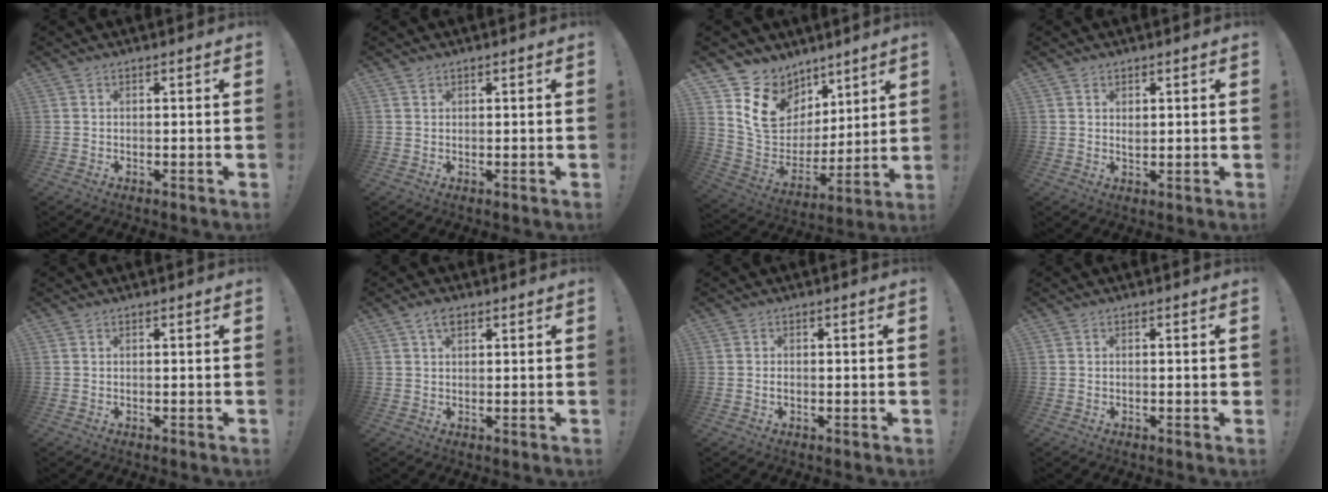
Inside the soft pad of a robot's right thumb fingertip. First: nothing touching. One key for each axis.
{"total": 1.0, "fx": 0.9, "fy": 0.5, "fz": 0.2, "tx": -0.003, "ty": -0.002, "tz": 0.018}
{"total": 16.4, "fx": 8.5, "fy": 12.3, "fz": 6.8, "tx": -0.107, "ty": -0.047, "tz": 0.167}
{"total": 1.5, "fx": 1.1, "fy": 0.9, "fz": 0.6, "tx": 0.002, "ty": -0.004, "tz": 0.017}
{"total": 0.0}
{"total": 3.5, "fx": 1.9, "fy": 1.9, "fz": 2.3, "tx": -0.035, "ty": -0.002, "tz": 0.032}
{"total": 0.6, "fx": -0.2, "fy": 0.3, "fz": 0.5, "tx": -0.012, "ty": 0.002, "tz": -0.004}
{"total": 0.9, "fx": 0.0, "fy": 0.3, "fz": 0.9, "tx": -0.017, "ty": 0.003, "tz": 0.001}